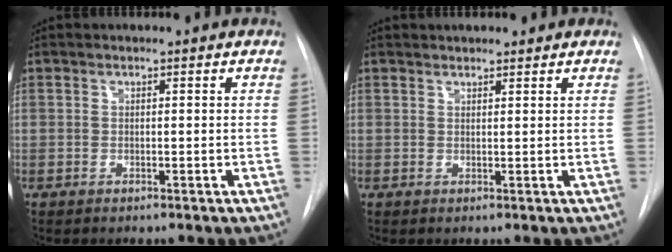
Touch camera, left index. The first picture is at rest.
{"total": 3.2, "force": [2.8, 1.0, 1.1], "torque": [-0.012, 0.019, 0.036]}